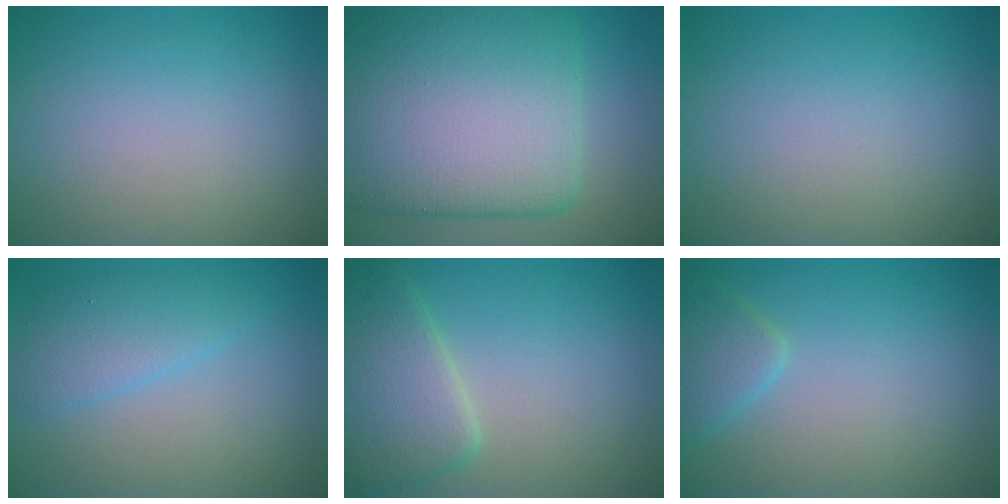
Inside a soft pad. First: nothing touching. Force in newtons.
{"total": 15.7, "press": 15.7, "slide": 0.3}
{"total": 0.0}
{"total": 2.8, "press": 2.8, "slide": 0.2}
{"total": 5.4, "press": 5.4, "slide": 0.1}
{"total": 2.3, "press": 2.3, "slide": 0.1}